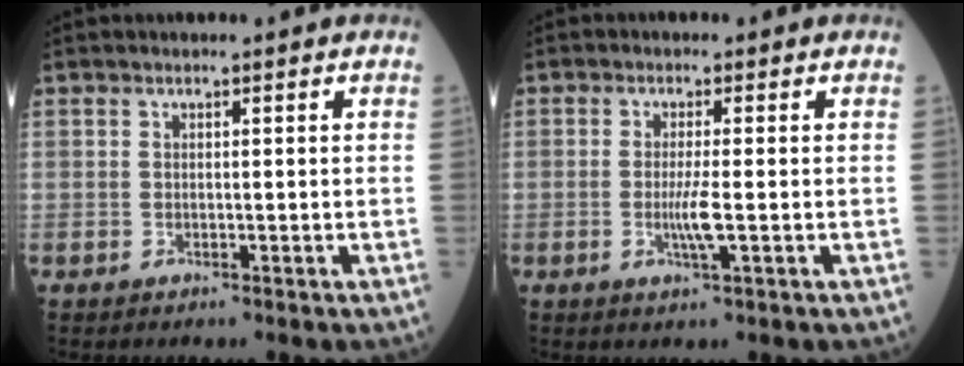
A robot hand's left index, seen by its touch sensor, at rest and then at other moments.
{"total": 3.2, "force": [-0.7, -0.1, 3.1], "torque": [-0.066, -0.009, -0.015]}